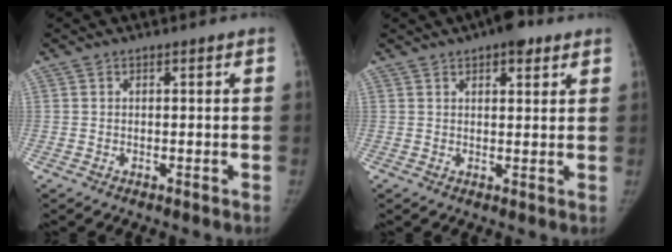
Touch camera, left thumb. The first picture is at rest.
{"total": 5.7, "force": [3.6, 2.4, 3.7], "torque": [-0.032, -0.011, 0.046]}